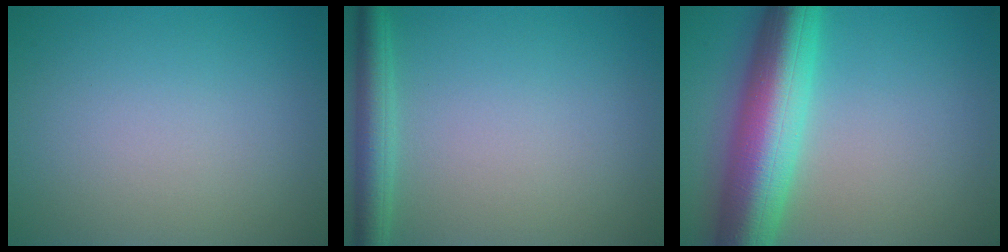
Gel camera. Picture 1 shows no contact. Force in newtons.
{"total": 3.1, "press": 3.1, "slide": 0.2}
{"total": 10.1, "press": 10.1, "slide": 0.3}